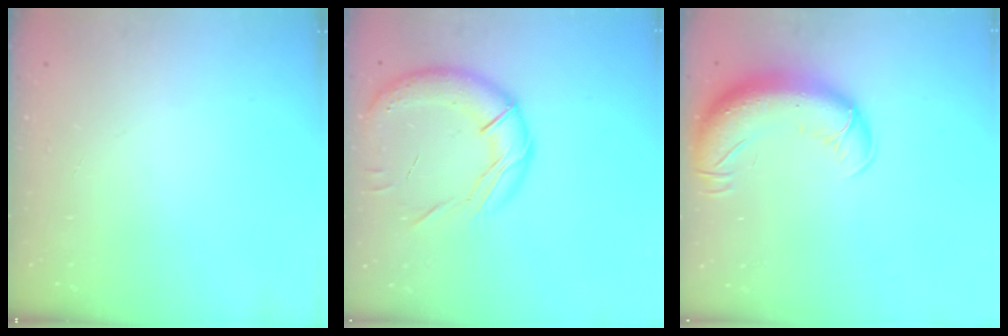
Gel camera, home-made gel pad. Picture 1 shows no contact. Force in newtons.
{"total": 17.8, "press": 17.6, "slide": 2.9}
{"total": 15.0, "press": 14.6, "slide": 3.6}